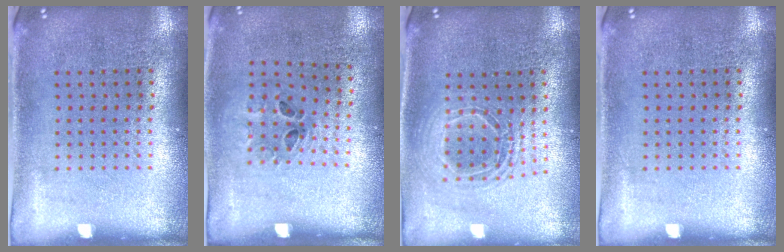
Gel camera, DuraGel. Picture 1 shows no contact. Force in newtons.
{"total": 1.2, "press": 0.6, "slide": 1.0}
{"total": 1.5, "press": 1.3, "slide": 0.7}
{"total": 0.0}